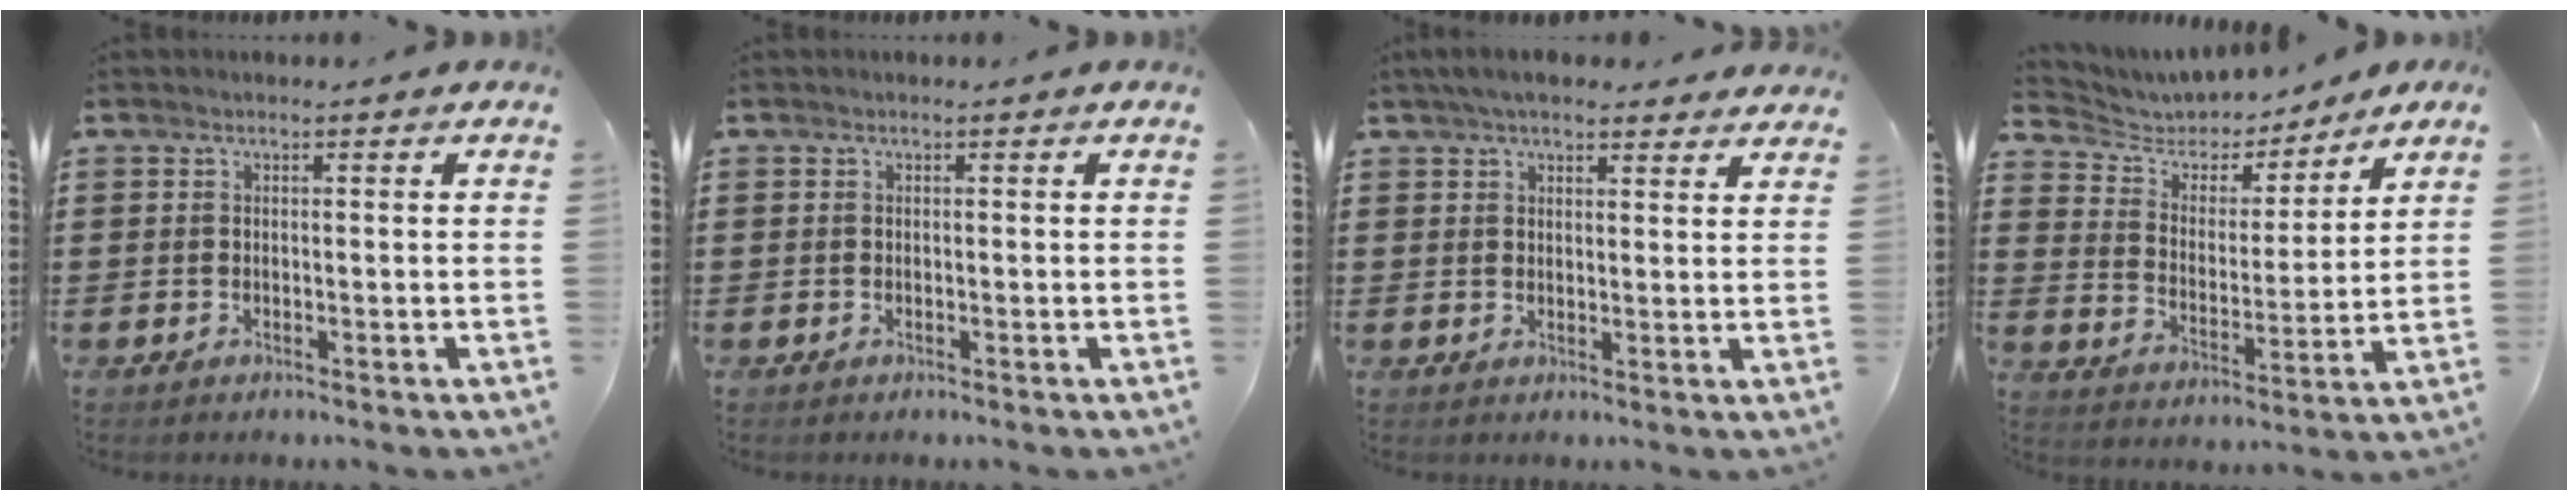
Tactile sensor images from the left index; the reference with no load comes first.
{"total": 0.0}
{"total": 4.3, "force": [3.6, 1.0, 2.0], "torque": [-0.047, -0.002, 0.068]}
{"total": 5.2, "force": [4.7, 2.2, 1.0], "torque": [-0.049, -0.023, 0.077]}